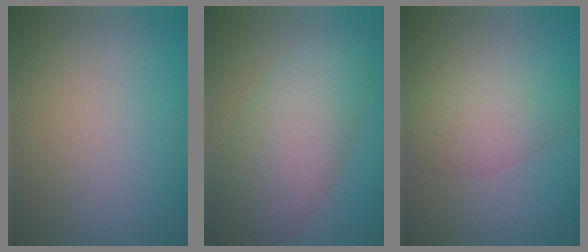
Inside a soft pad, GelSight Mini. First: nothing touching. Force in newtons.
{"total": 7.8, "press": 7.8, "slide": 0.4}
{"total": 3.8, "press": 3.8, "slide": 0.1}